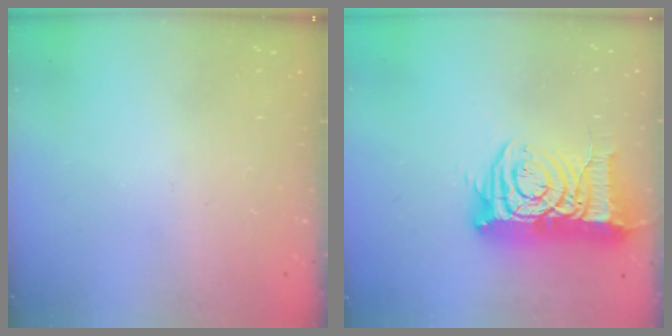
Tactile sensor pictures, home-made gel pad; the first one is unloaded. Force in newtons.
{"total": 15.7, "press": 15.6, "slide": 1.8}